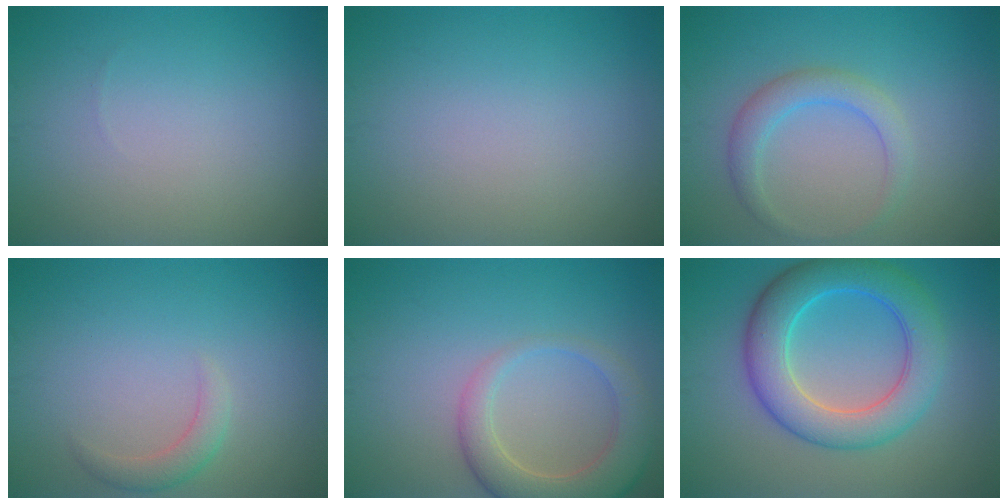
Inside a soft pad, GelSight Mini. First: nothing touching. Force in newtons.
{"total": 0.0}
{"total": 2.8, "press": 2.8, "slide": 0.0}
{"total": 1.7, "press": 1.7, "slide": 0.3}
{"total": 5.2, "press": 5.2, "slide": 0.4}
{"total": 7.3, "press": 7.3, "slide": 0.1}